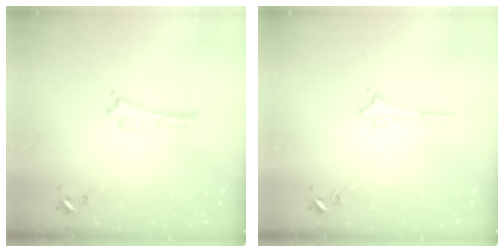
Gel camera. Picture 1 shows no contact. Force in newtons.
{"total": 1.5, "press": 1.5, "slide": 0.1}